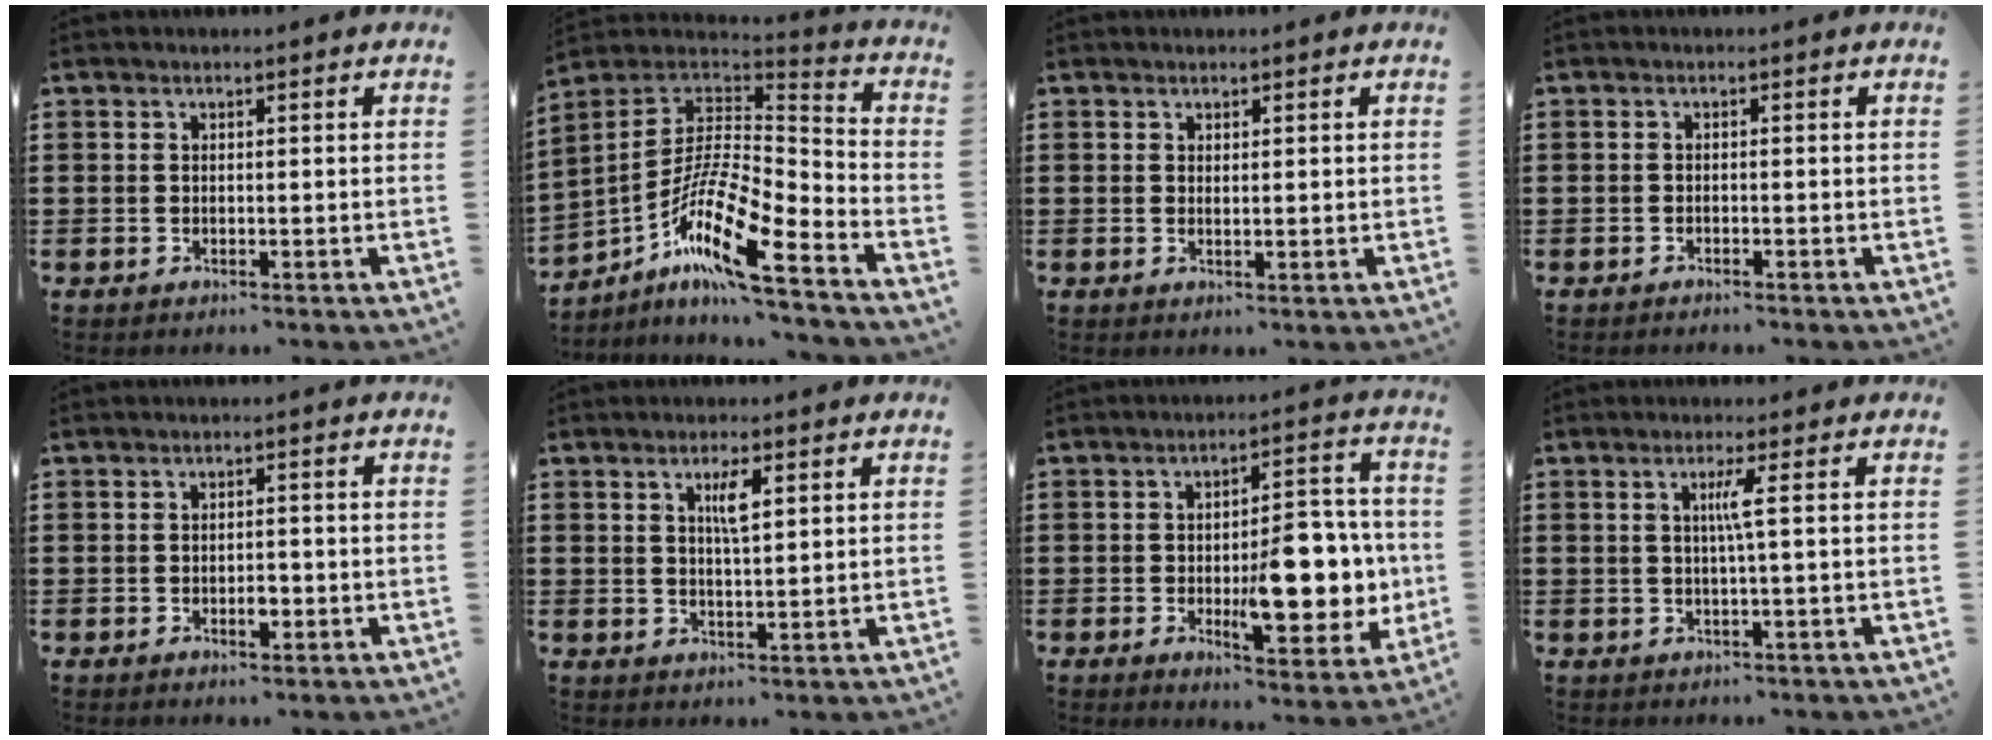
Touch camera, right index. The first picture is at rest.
{"total": 14.9, "force": [-9.4, 2.8, 11.2], "torque": [-0.231, -0.004, -0.186]}
{"total": 0.6, "force": [0.4, 0.1, 0.4], "torque": [-0.007, 0.001, 0.008]}
{"total": 0.8, "force": [-0.8, 0.0, 0.2], "torque": [-0.005, -0.002, -0.015]}
{"total": 2.3, "force": [-0.8, 1.0, 1.9], "torque": [-0.035, 0.001, -0.014]}
{"total": 3.4, "force": [1.3, 0.8, 3.1], "torque": [-0.056, 0.003, 0.017]}
{"total": 12.3, "force": [-1.6, 5.5, 10.9], "torque": [-0.136, -0.009, -0.025]}
{"total": 2.8, "force": [0.4, -0.6, 2.7], "torque": [-0.052, -0.004, 0.001]}